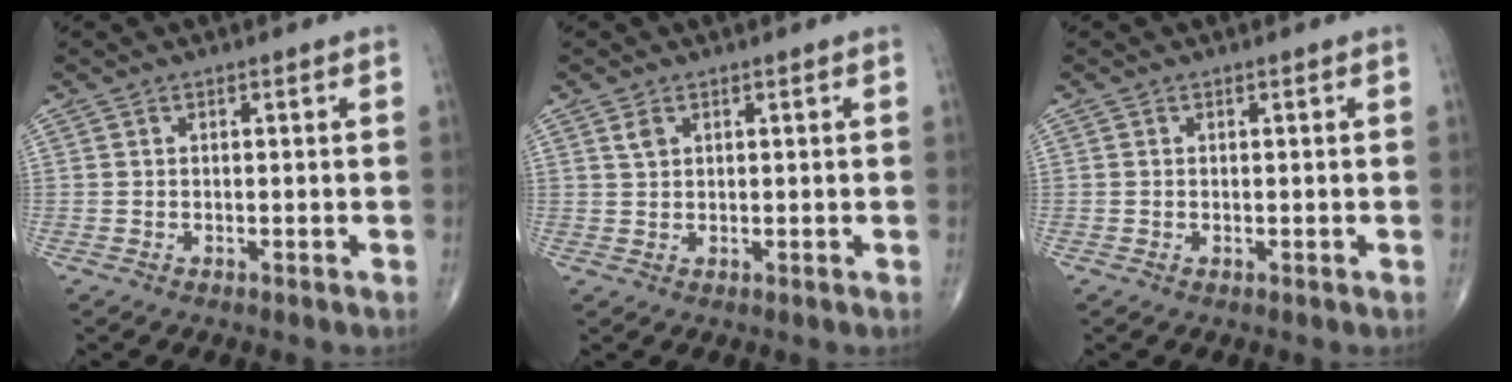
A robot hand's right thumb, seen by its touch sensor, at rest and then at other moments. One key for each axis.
{"total": 1.7, "fx": 0.9, "fy": 1.0, "fz": 0.9, "tx": -0.014, "ty": 0.000, "tz": 0.020}
{"total": 0.0}